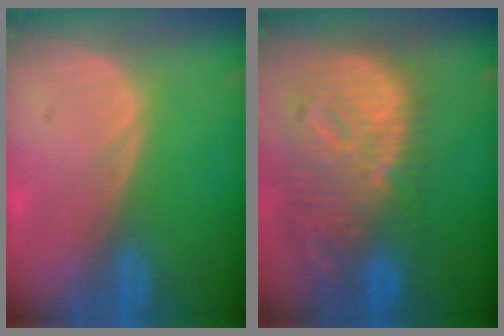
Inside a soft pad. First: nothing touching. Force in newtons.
{"total": 12.5, "press": 10.8, "slide": 6.3}